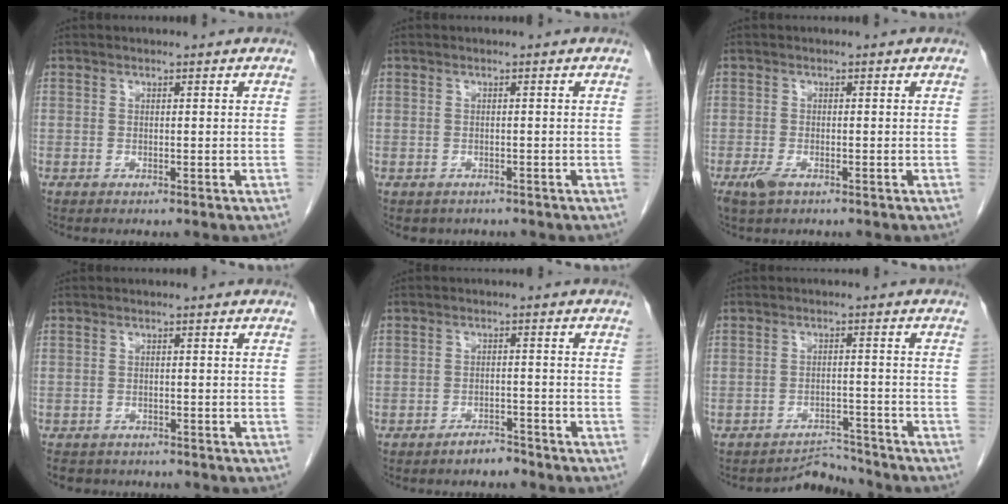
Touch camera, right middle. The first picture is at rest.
{"total": 2.0, "force": [-1.5, 1.3, 0.2], "torque": [-0.007, 0.001, -0.018]}
{"total": 1.8, "force": [-1.0, 0.8, 1.3], "torque": [-0.030, -0.002, -0.015]}
{"total": 4.9, "force": [-4.2, 2.4, 1.0], "torque": [-0.015, -0.001, -0.057]}
{"total": 2.6, "force": [-2.3, 0.7, 0.8], "torque": [-0.015, 0.001, -0.037]}
{"total": 3.9, "force": [-3.7, 0.2, -1.2], "torque": [0.024, 0.005, -0.056]}